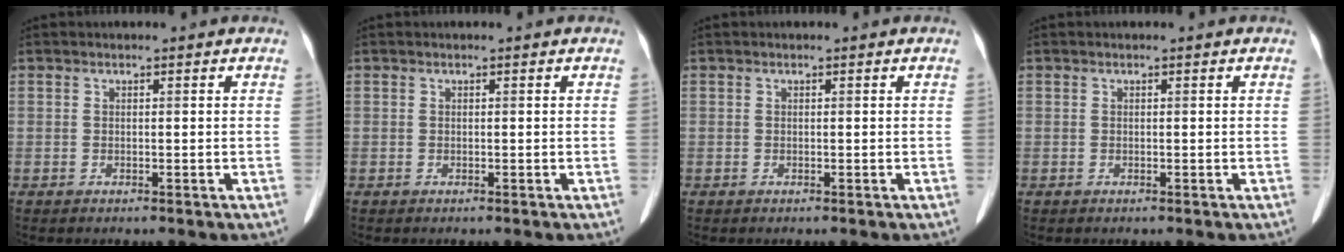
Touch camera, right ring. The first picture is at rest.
{"total": 0.0}
{"total": 0.0}
{"total": 0.0}